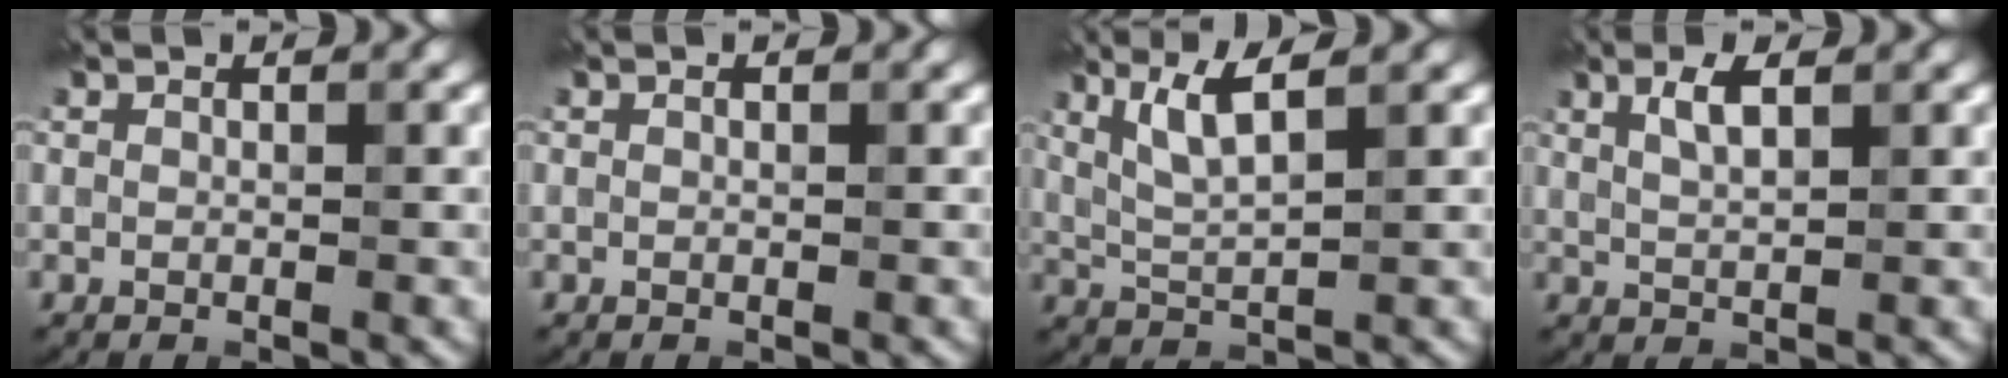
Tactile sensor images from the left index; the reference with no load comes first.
{"total": 0.0}
{"total": 3.7, "force": [1.9, 0.5, 3.1], "torque": [-0.066, 0.006, 0.041]}
{"total": 2.1, "force": [1.2, 0.4, 1.7], "torque": [-0.035, 0.010, 0.022]}